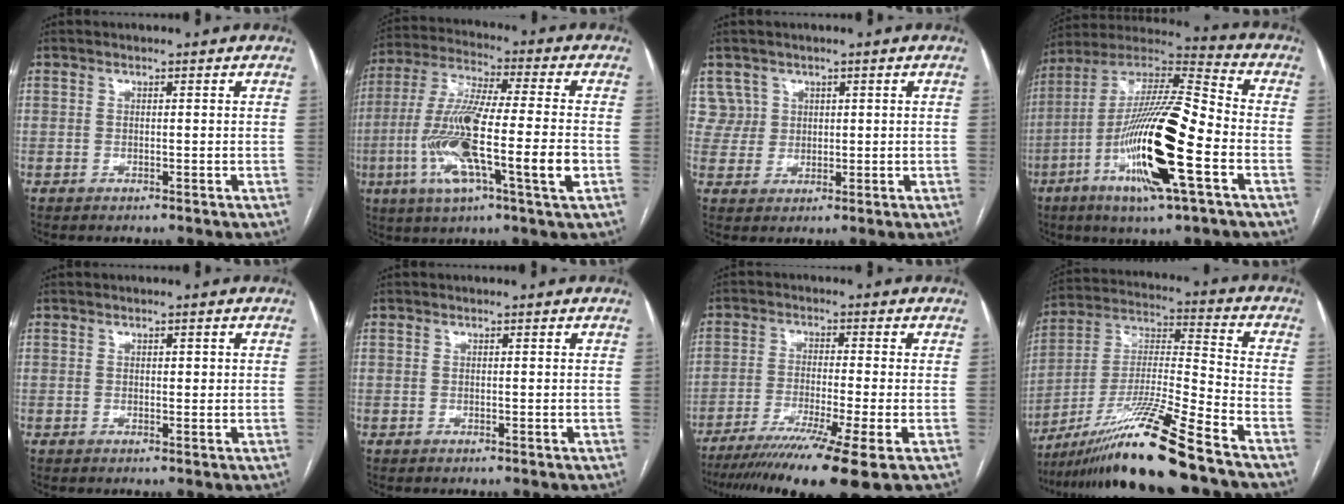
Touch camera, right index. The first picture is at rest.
{"total": 17.5, "force": [-4.3, 1.3, 16.9], "torque": [-0.332, -0.010, -0.078]}
{"total": 4.0, "force": [1.9, 3.5, -0.4], "torque": [0.021, 0.013, 0.039]}
{"total": 21.2, "force": [-6.5, 2.1, 20.1], "torque": [-0.394, -0.018, -0.119]}
{"total": 0.9, "force": [0.3, 0.5, 0.7], "torque": [-0.008, 0.001, 0.003]}
{"total": 0.0}
{"total": 13.6, "force": [-9.2, -1.3, 9.9], "torque": [-0.157, -0.038, -0.149]}
{"total": 18.2, "force": [-13.6, -1.4, 12.0], "torque": [-0.250, -0.020, -0.248]}